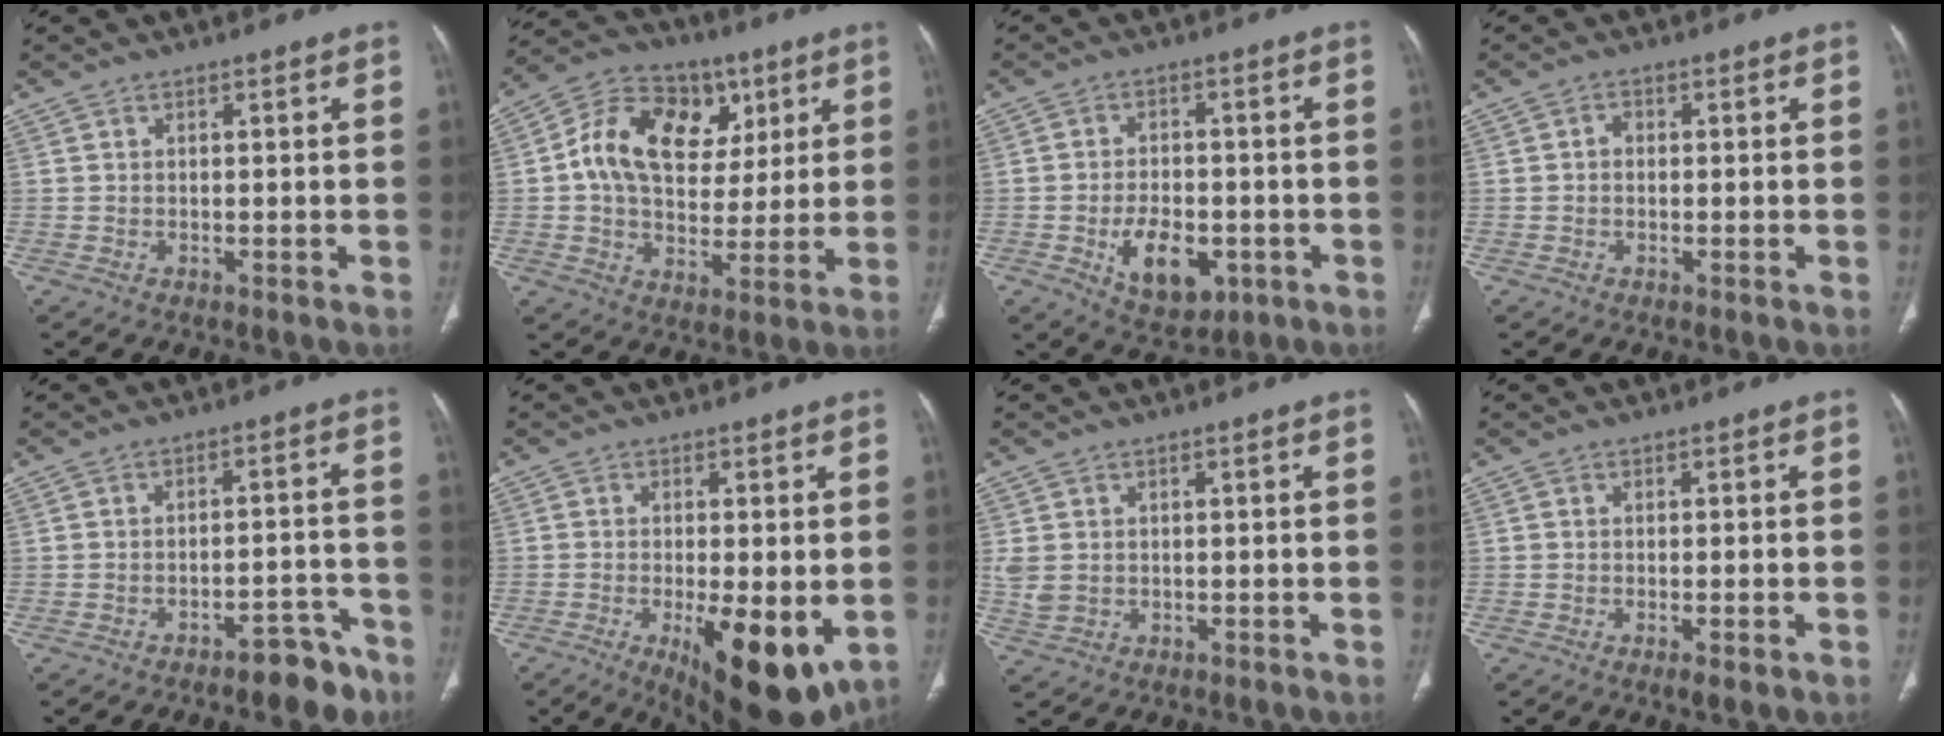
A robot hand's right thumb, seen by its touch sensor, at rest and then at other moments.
{"total": 18.8, "force": [5.0, 13.4, 12.2], "torque": [-0.184, 0.011, 0.082]}
{"total": 10.6, "force": [-3.4, 6.6, 7.6], "torque": [-0.091, 0.011, -0.039]}
{"total": 1.1, "force": [-0.1, 0.9, 0.6], "torque": [-0.005, 0.004, -0.006]}
{"total": 7.6, "force": [-5.5, 3.1, 4.3], "torque": [-0.039, 0.047, -0.070]}
{"total": 13.4, "force": [-3.6, 4.9, 11.9], "torque": [-0.159, -0.022, -0.040]}
{"total": 3.8, "force": [0.4, 3.0, 2.2], "torque": [-0.055, -0.002, 0.019]}
{"total": 2.3, "force": [-0.9, 0.6, 2.0], "torque": [-0.033, -0.007, -0.011]}